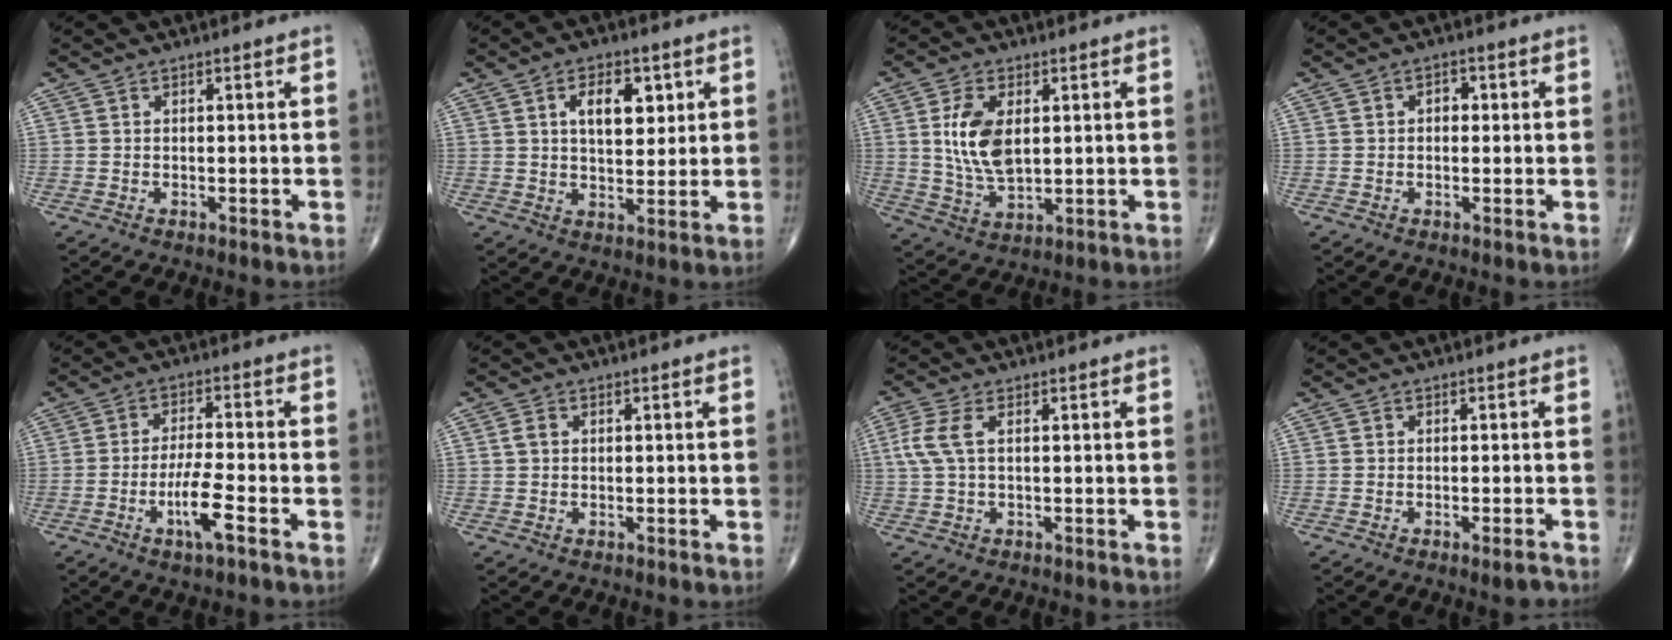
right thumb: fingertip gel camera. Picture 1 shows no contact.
{"total": 8.2, "force": [2.9, 4.4, 6.3], "torque": [-0.076, -0.014, 0.048]}
{"total": 9.9, "force": [1.9, 5.4, 8.1], "torque": [-0.153, -0.013, 0.044]}
{"total": 2.2, "force": [0.3, 1.6, 1.5], "torque": [-0.013, 0.007, 0.002]}
{"total": 7.3, "force": [-3.2, 1.0, 6.4], "torque": [-0.130, 0.015, -0.058]}
{"total": 1.7, "force": [0.3, 1.3, 1.0], "torque": [-0.020, 0.006, 0.006]}
{"total": 4.8, "force": [0.9, 2.1, 4.2], "torque": [-0.125, 0.015, 0.018]}
{"total": 1.8, "force": [-1.3, 0.2, 1.3], "torque": [-0.019, 0.003, -0.019]}